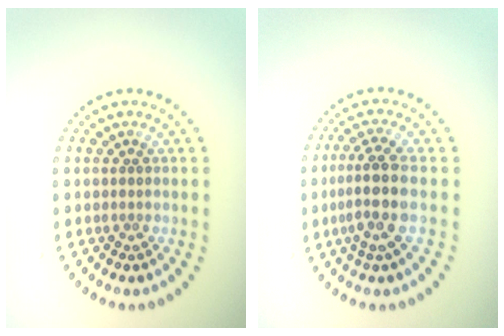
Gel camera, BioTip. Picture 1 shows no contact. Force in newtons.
{"total": 3.8, "press": 3.1, "slide": 2.1}